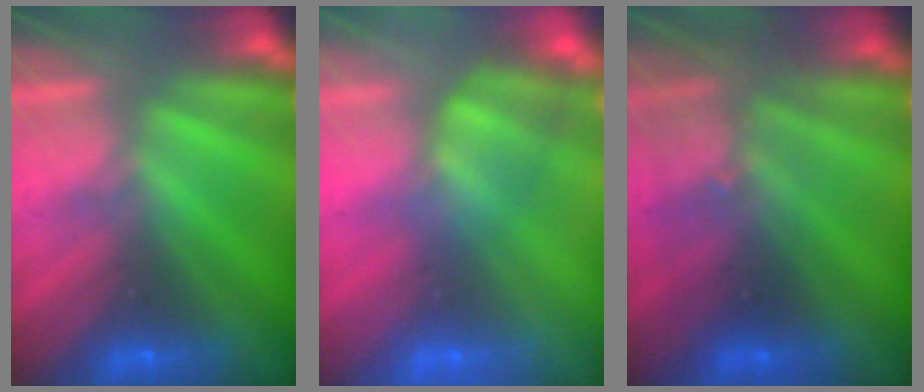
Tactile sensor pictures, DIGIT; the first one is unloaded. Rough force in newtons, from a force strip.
{"total": 3.6}
{"total": 3.0}